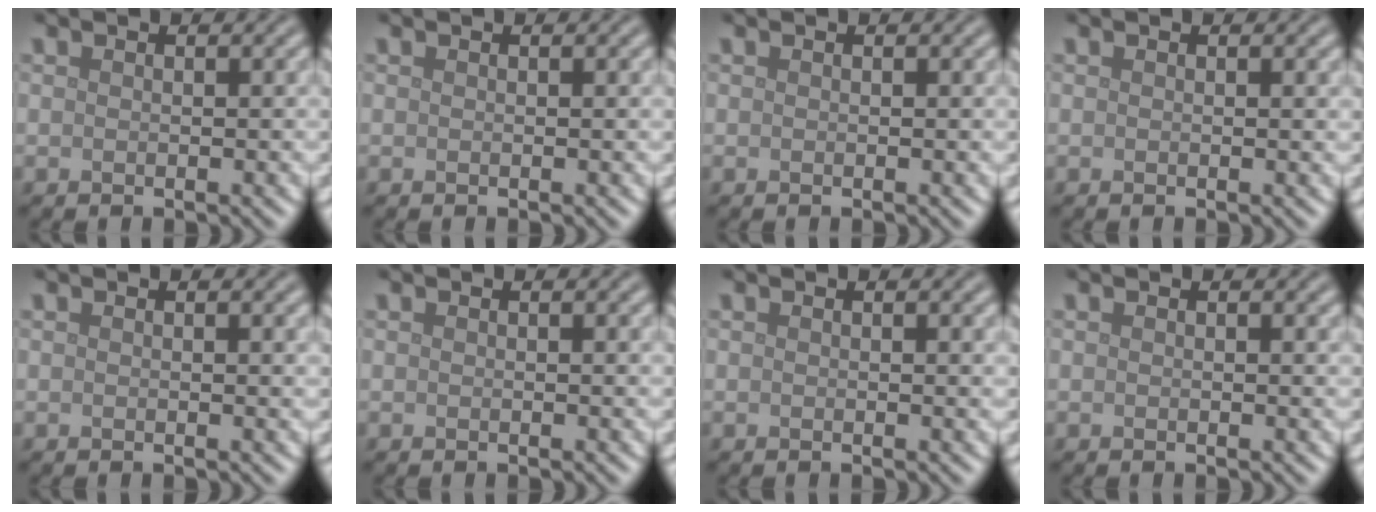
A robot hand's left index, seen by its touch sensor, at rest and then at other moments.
{"total": 0.0}
{"total": 0.0}
{"total": 0.0}
{"total": 0.6, "force": [0.2, 0.1, 0.6], "torque": [-0.004, 0.002, 0.003]}
{"total": 0.0}
{"total": 0.6, "force": [0.2, 0.1, 0.6], "torque": [-0.005, 0.002, 0.002]}
{"total": 0.0}